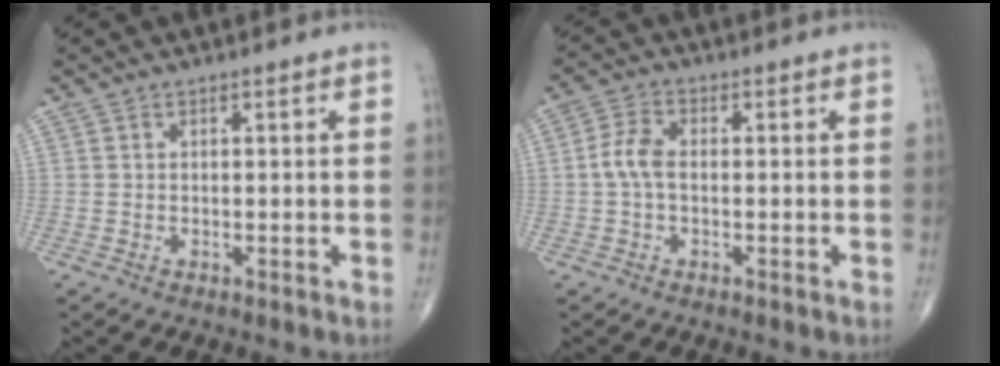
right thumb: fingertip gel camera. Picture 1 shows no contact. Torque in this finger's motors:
{"motor_torque": [-0.42, 0.17, 0.49, 0.05, 0.05]}